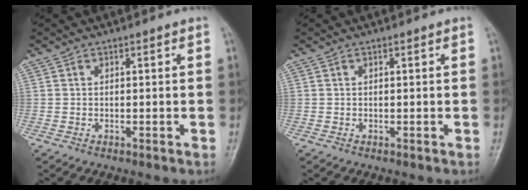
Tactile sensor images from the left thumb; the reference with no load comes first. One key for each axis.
{"total": 0.0}